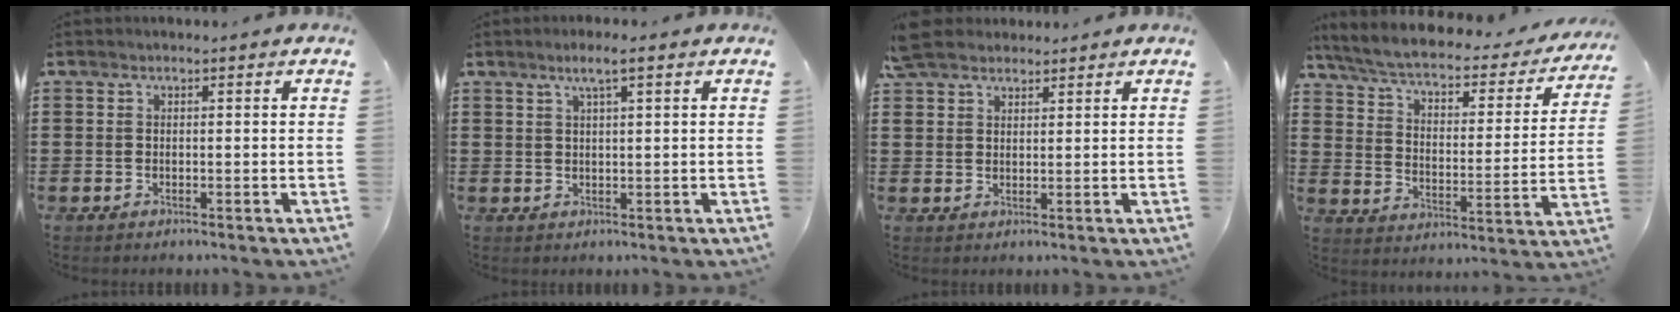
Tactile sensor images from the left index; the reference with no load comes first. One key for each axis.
{"total": 2.7, "fx": 1.4, "fy": 0.1, "fz": 2.3, "tx": -0.047, "ty": 0.003, "tz": 0.023}
{"total": 4.6, "fx": 4.0, "fy": 2.0, "fz": 1.1, "tx": -0.034, "ty": 0.002, "tz": 0.078}
{"total": 4.5, "fx": 3.5, "fy": 0.9, "fz": 2.7, "tx": -0.071, "ty": -0.029, "tz": 0.051}